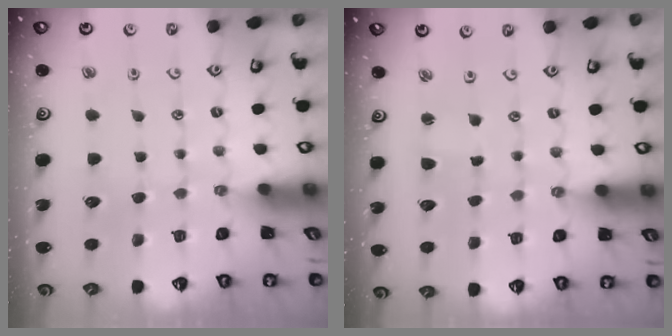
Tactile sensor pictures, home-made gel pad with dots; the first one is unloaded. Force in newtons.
{"total": 1.5, "press": 1.5, "slide": 0.1}